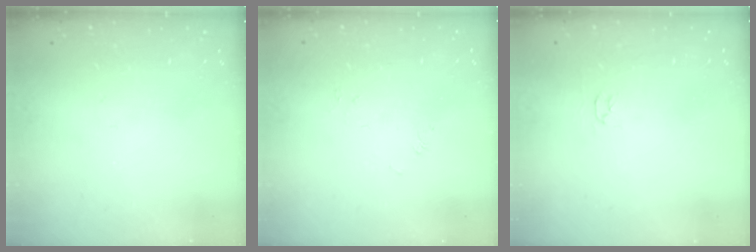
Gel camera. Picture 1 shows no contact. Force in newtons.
{"total": 0.0}
{"total": 2.0, "press": 2.0, "slide": 0.3}